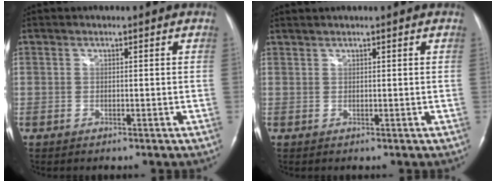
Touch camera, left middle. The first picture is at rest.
{"total": 1.0, "force": [0.9, -0.1, 0.3], "torque": [-0.009, 0.010, 0.023]}